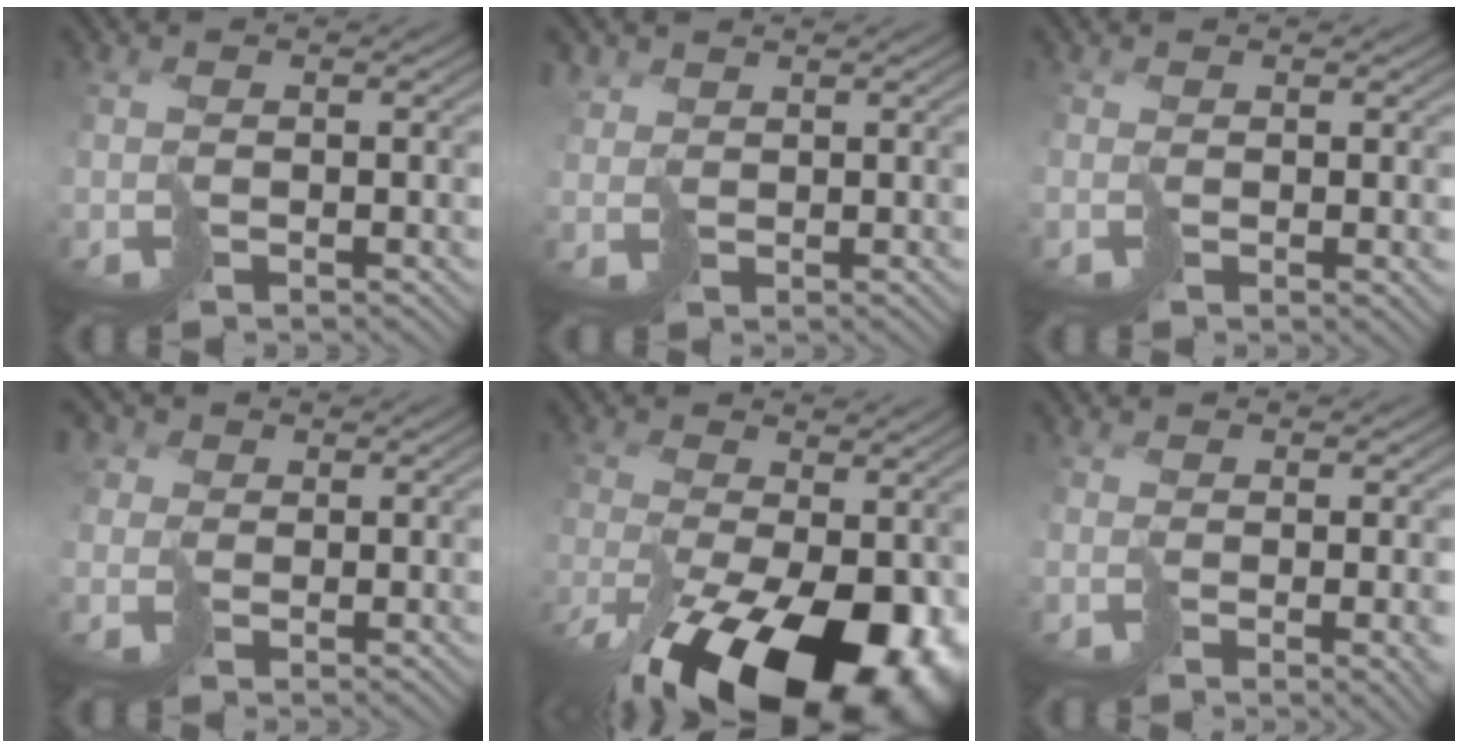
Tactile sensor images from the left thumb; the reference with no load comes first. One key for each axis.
{"total": 2.0, "fx": 1.6, "fy": 1.0, "fz": -0.4, "tx": -0.008, "ty": -0.003, "tz": 0.030}
{"total": 0.7, "fx": -0.1, "fy": -0.7, "fz": 0.1, "tx": 0.004, "ty": -0.004, "tz": 0.005}
{"total": 3.2, "fx": 1.0, "fy": 3.0, "fz": 0.7, "tx": -0.036, "ty": 0.004, "tz": 0.006}
{"total": 16.3, "fx": -8.1, "fy": 7.0, "fz": 12.2, "tx": -0.220, "ty": -0.041, "tz": -0.102}
{"total": 2.5, "fx": -0.9, "fy": 0.3, "fz": 2.3, "tx": -0.021, "ty": -0.016, "tz": 0.003}